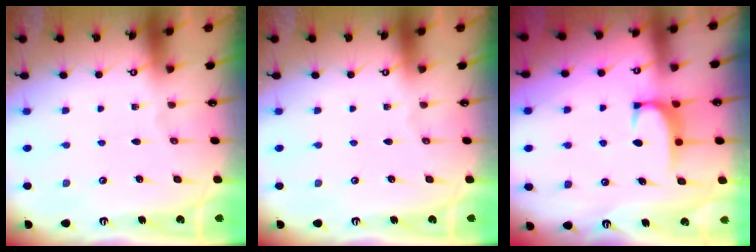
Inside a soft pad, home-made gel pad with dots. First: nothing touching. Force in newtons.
{"total": 0.0}
{"total": 1.7, "press": 1.6, "slide": 0.5}